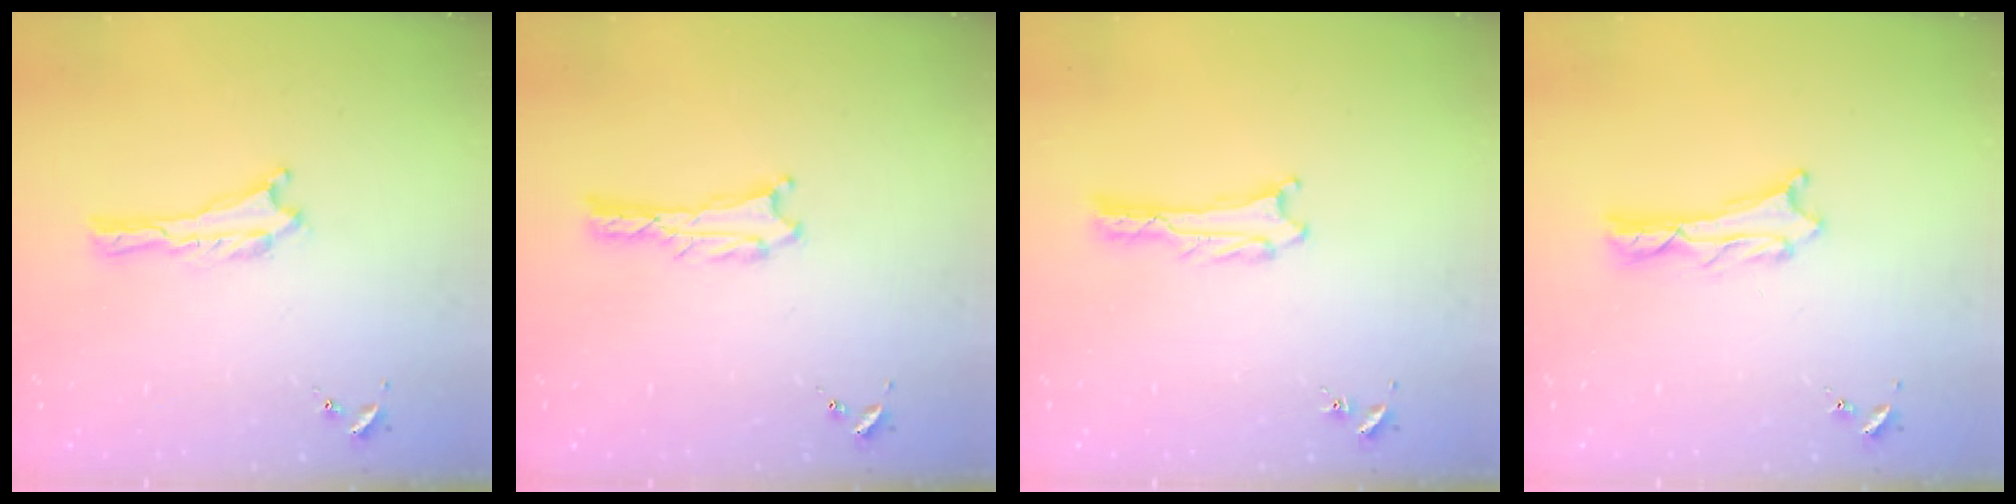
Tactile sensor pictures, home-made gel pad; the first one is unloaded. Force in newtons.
{"total": 0.9, "press": 0.8, "slide": 0.1}
{"total": 1.0, "press": 1.0, "slide": 0.1}
{"total": 1.1, "press": 1.0, "slide": 0.2}